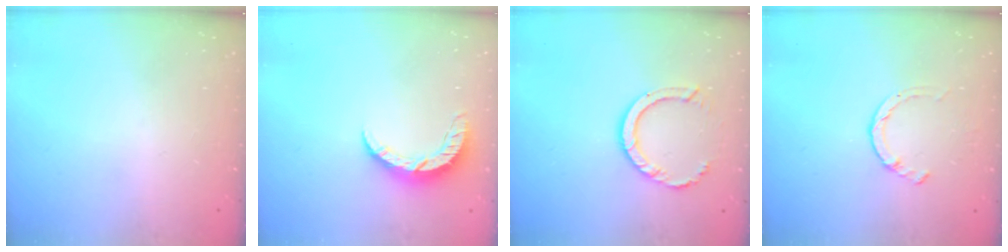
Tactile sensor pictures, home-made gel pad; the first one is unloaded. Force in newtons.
{"total": 8.7, "press": 8.6, "slide": 0.9}
{"total": 8.3, "press": 8.2, "slide": 0.6}
{"total": 1.4, "press": 1.3, "slide": 0.3}